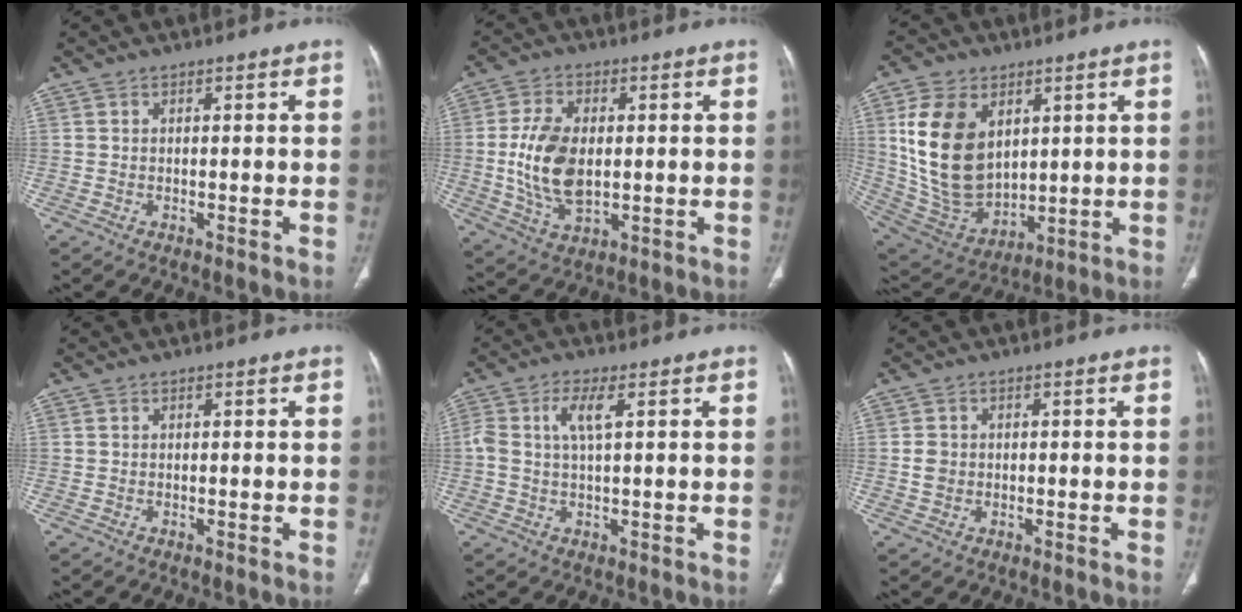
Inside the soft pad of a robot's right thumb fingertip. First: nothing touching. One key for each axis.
{"total": 12.1, "fx": 0.0, "fy": 7.2, "fz": 9.7, "tx": -0.188, "ty": -0.005, "tz": 0.009}
{"total": 18.7, "fx": 4.8, "fy": 12.7, "fz": 12.8, "tx": -0.219, "ty": -0.024, "tz": 0.117}
{"total": 0.0}
{"total": 4.7, "fx": 1.2, "fy": 1.4, "fz": 4.3, "tx": -0.106, "ty": 0.010, "tz": 0.026}
{"total": 2.4, "fx": -0.1, "fy": 2.1, "fz": 1.1, "tx": -0.014, "ty": 0.004, "tz": 0.000}